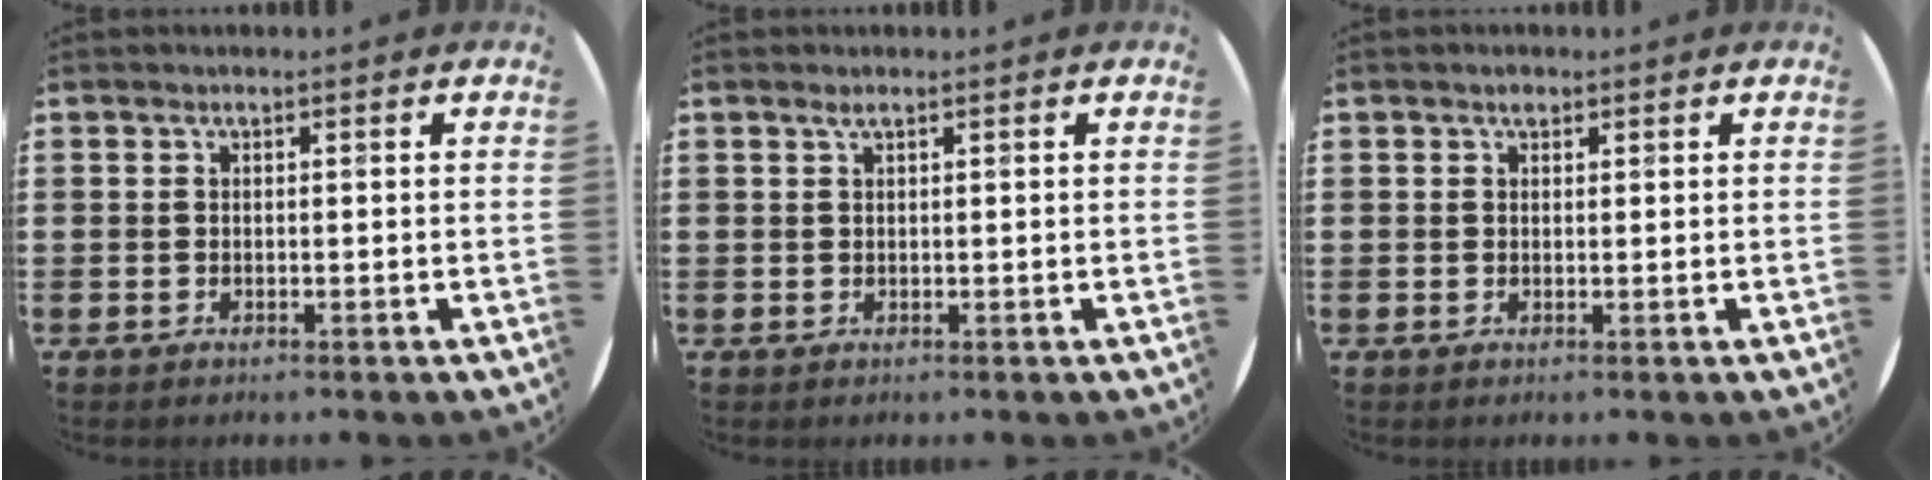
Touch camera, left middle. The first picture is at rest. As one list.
[{"total": 0.6, "force": [0.4, 0.0, 0.5], "torque": [-0.009, 0.000, 0.007]}, {"total": 0.8, "force": [0.6, 0.5, 0.3], "torque": [0.000, -0.002, 0.010]}]